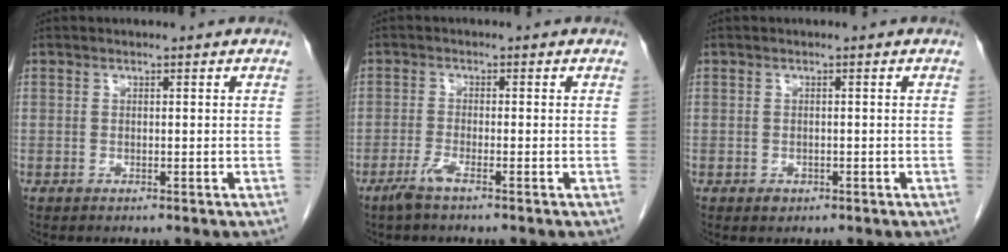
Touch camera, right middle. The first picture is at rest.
{"total": 2.6, "force": [-1.9, -0.2, 1.8], "torque": [-0.046, -0.006, -0.043]}
{"total": 1.0, "force": [-0.5, 0.7, 0.4], "torque": [-0.007, 0.001, -0.003]}